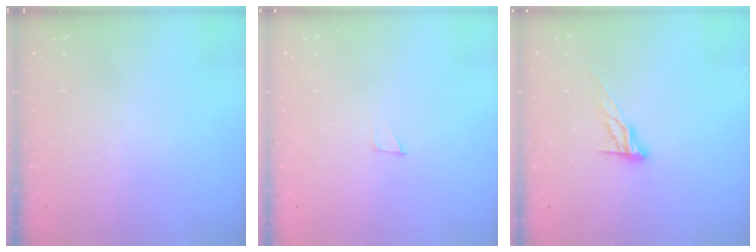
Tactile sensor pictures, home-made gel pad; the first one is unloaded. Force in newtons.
{"total": 3.2, "press": 3.2, "slide": 0.3}
{"total": 8.2, "press": 8.2, "slide": 0.2}